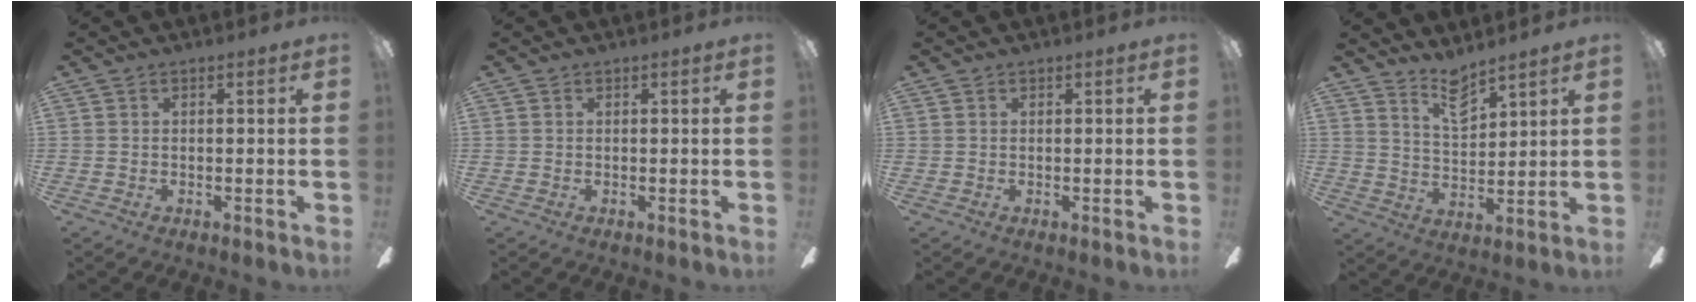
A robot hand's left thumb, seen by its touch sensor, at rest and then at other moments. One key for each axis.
{"total": 0.0}
{"total": 0.0}
{"total": 7.5, "fx": 6.3, "fy": 2.4, "fz": 3.3, "tx": -0.059, "ty": -0.039, "tz": 0.111}